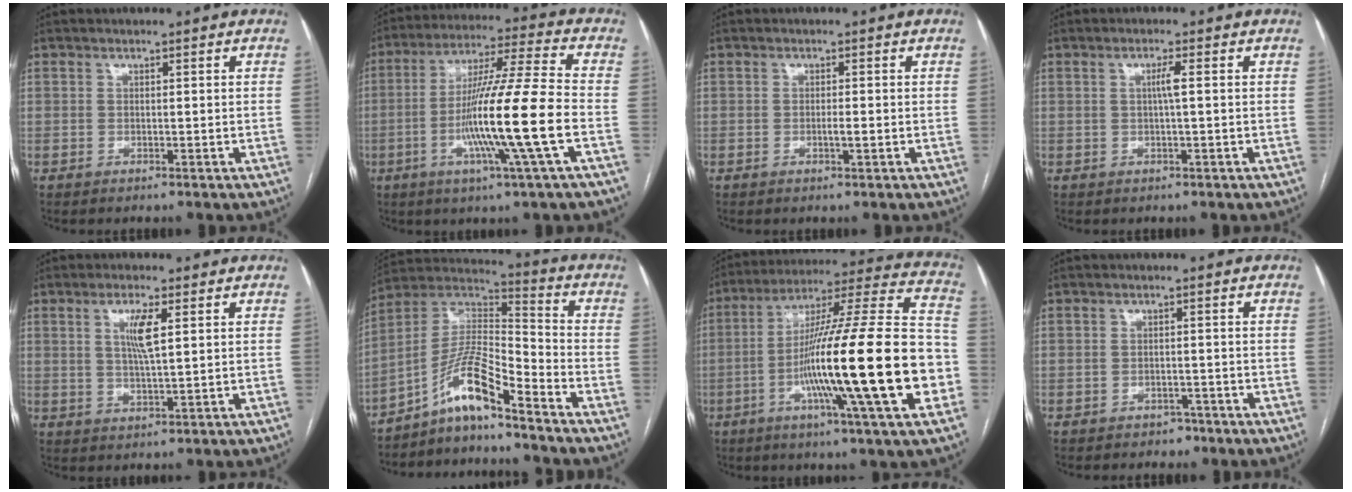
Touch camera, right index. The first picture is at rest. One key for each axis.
{"total": 16.1, "fx": -4.1, "fy": -1.6, "fz": 15.5, "tx": -0.286, "ty": -0.009, "tz": -0.083}
{"total": 1.4, "fx": -0.3, "fy": 0.1, "fz": 1.3, "tx": -0.026, "ty": -0.001, "tz": -0.006}
{"total": 1.9, "fx": 0.2, "fy": -0.3, "fz": 1.9, "tx": -0.034, "ty": 0.002, "tz": 0.002}
{"total": 4.9, "fx": 1.5, "fy": 0.4, "fz": 4.6, "tx": -0.090, "ty": -0.003, "tz": 0.030}
{"total": 10.8, "fx": -7.6, "fy": 0.9, "fz": 7.7, "tx": -0.157, "ty": 0.022, "tz": -0.140}
{"total": 28.2, "fx": -6.7, "fy": 0.7, "fz": 27.4, "tx": -0.406, "ty": -0.016, "tz": -0.127}
{"total": 2.2, "fx": -1.7, "fy": 1.3, "fz": 0.3, "tx": -0.011, "ty": 0.006, "tz": -0.020}